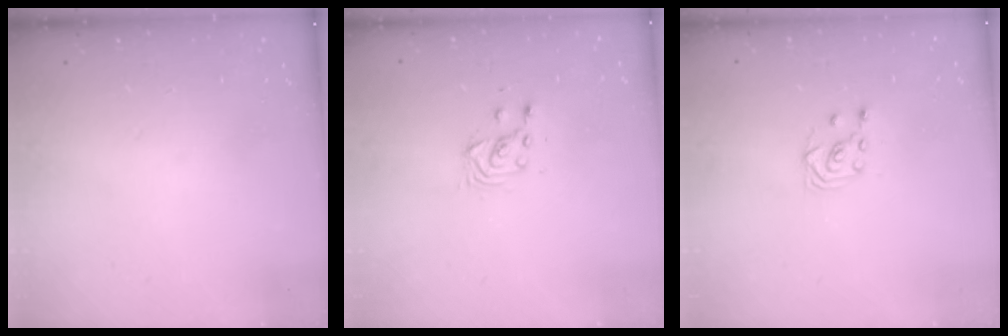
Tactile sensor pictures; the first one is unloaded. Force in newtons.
{"total": 3.1, "press": 3.1, "slide": 0.3}
{"total": 2.5, "press": 2.2, "slide": 1.2}